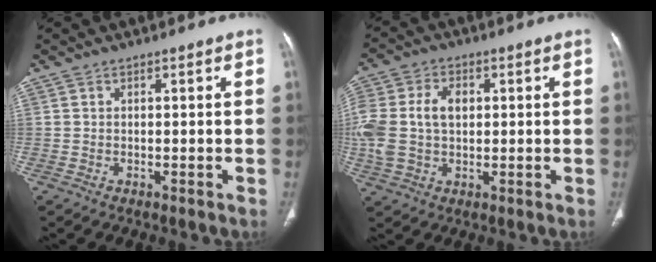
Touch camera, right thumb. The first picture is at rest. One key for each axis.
{"total": 13.4, "fx": 1.3, "fy": 9.3, "fz": 9.5, "tx": -0.229, "ty": 0.015, "tz": 0.028}